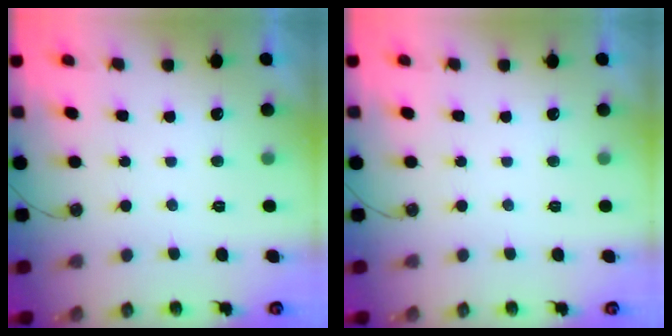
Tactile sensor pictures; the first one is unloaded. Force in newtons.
{"total": 0.0}